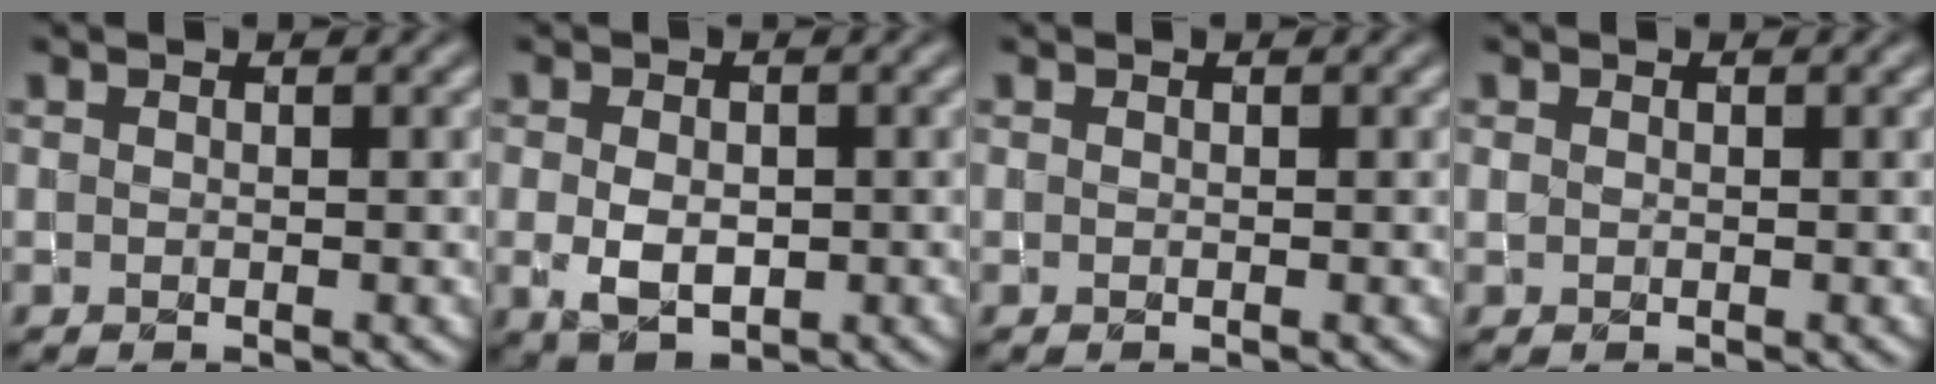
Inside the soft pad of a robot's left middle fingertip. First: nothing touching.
{"total": 3.0, "force": [-0.3, 2.1, 2.0], "torque": [-0.041, -0.001, -0.002]}
{"total": 0.0}
{"total": 0.0}